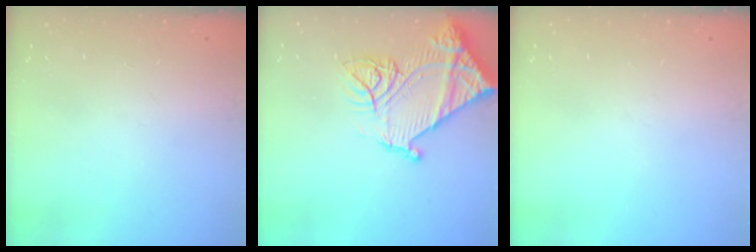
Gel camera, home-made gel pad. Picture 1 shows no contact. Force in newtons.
{"total": 19.9, "press": 19.8, "slide": 2.1}
{"total": 0.0}